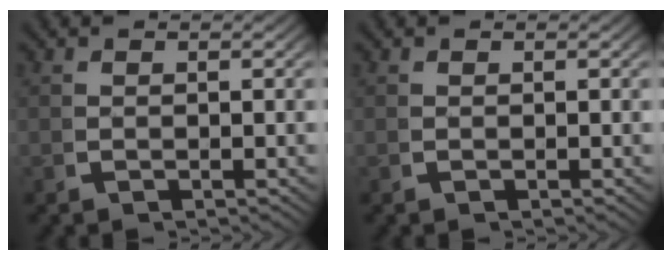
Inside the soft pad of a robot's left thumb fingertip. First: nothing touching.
{"total": 0.0}